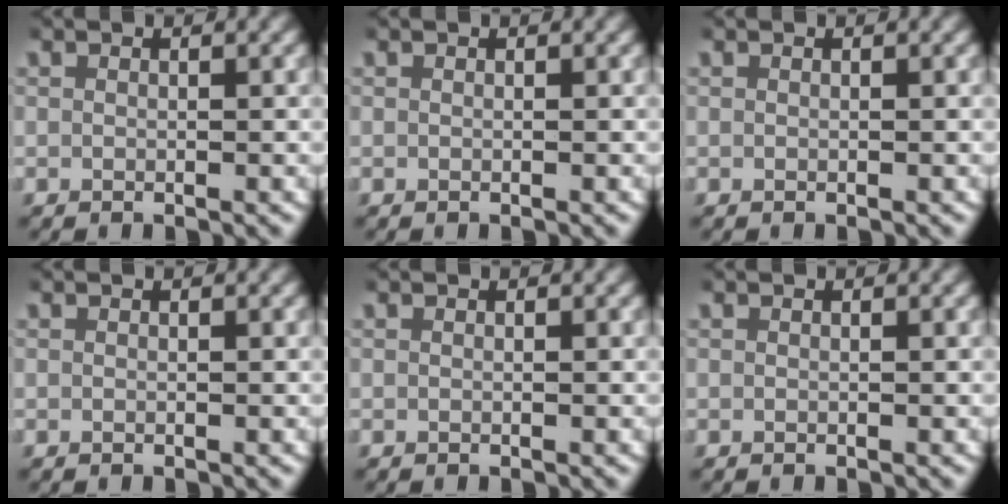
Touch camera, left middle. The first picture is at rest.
{"total": 0.0}
{"total": 0.0}
{"total": 0.0}
{"total": 0.0}
{"total": 0.0}